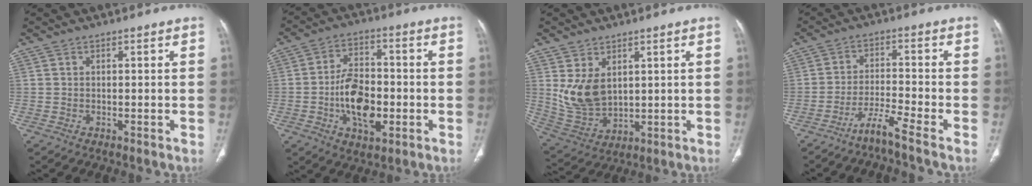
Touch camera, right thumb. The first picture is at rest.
{"total": 12.2, "force": [-2.6, 7.1, 9.5], "torque": [-0.143, 0.018, -0.043]}
{"total": 9.5, "force": [2.8, 6.2, 6.6], "torque": [-0.122, -0.020, 0.078]}
{"total": 5.1, "force": [-4.1, -1.0, 2.8], "torque": [-0.065, 0.014, -0.088]}